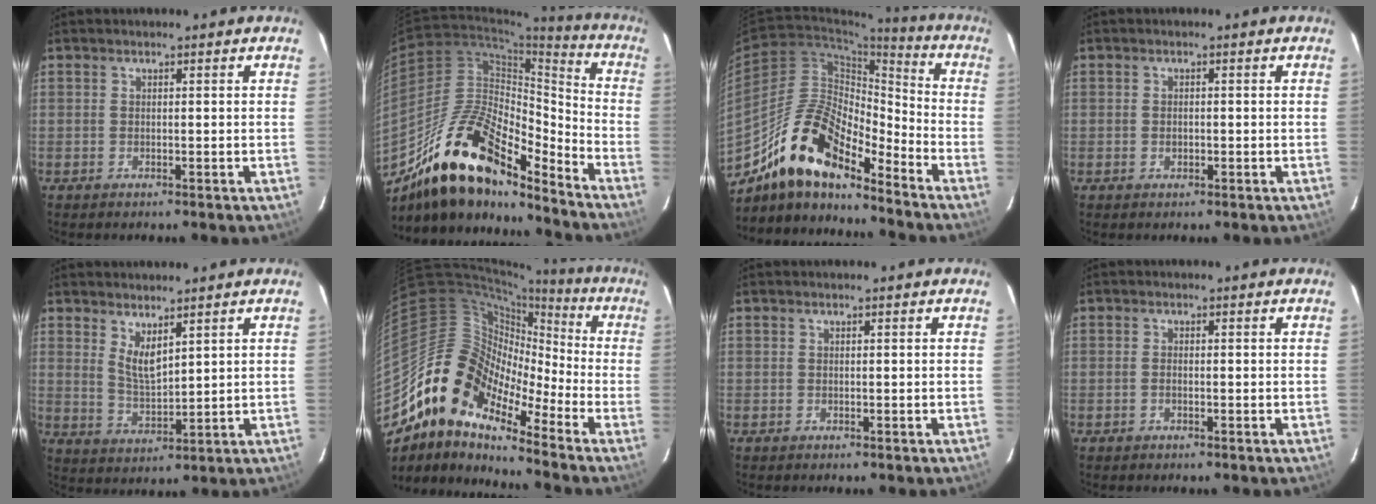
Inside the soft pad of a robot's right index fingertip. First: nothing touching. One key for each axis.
{"total": 22.0, "fx": -17.0, "fy": 7.3, "fz": 11.9, "tx": -0.209, "ty": 0.007, "tz": -0.306}
{"total": 17.0, "fx": -13.0, "fy": 5.4, "fz": 9.6, "tx": -0.174, "ty": 0.006, "tz": -0.251}
{"total": 1.3, "fx": -0.3, "fy": 1.0, "fz": 0.8, "tx": -0.015, "ty": 0.003, "tz": -0.006}
{"total": 5.2, "fx": 3.4, "fy": 1.7, "fz": 3.6, "tx": -0.065, "ty": -0.012, "tz": 0.066}
{"total": 13.4, "fx": -9.3, "fy": 6.2, "fz": 7.4, "tx": -0.106, "ty": 0.012, "tz": -0.200}
{"total": 0.0}
{"total": 0.9, "fx": -0.4, "fy": 0.5, "fz": 0.6, "tx": -0.014, "ty": 0.002, "tz": -0.008}